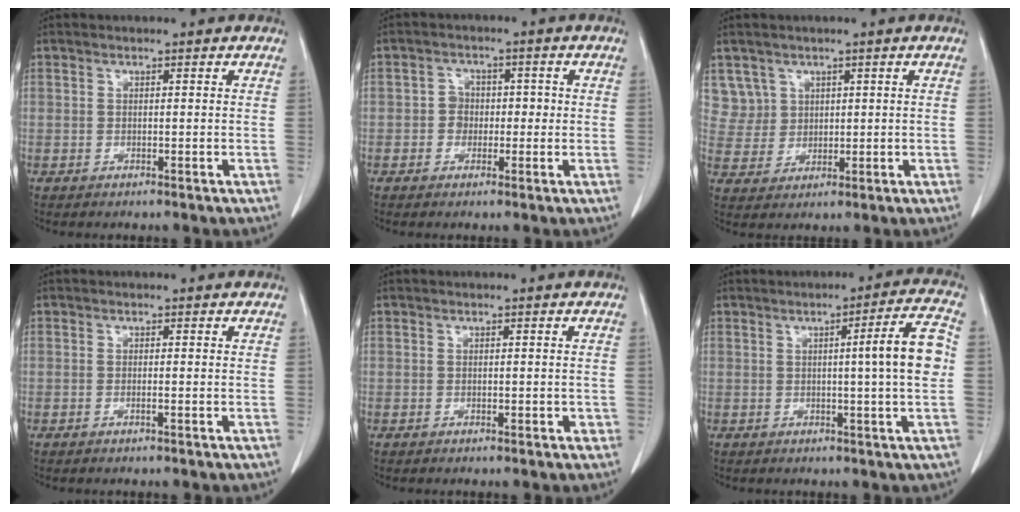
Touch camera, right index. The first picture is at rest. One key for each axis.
{"total": 3.2, "fx": -0.4, "fy": 2.9, "fz": 1.2, "tx": -0.009, "ty": 0.016, "tz": -0.009}
{"total": 5.0, "fx": 2.6, "fy": 4.3, "fz": -0.4, "tx": 0.016, "ty": 0.009, "tz": 0.059}
{"total": 0.5, "fx": -0.2, "fy": -0.1, "fz": 0.5, "tx": -0.008, "ty": 0.001, "tz": -0.003}
{"total": 1.0, "fx": -0.2, "fy": 0.7, "fz": 0.7, "tx": -0.006, "ty": 0.006, "tz": 0.001}
{"total": 7.6, "fx": 0.2, "fy": -0.9, "fz": 7.5, "tx": -0.106, "ty": 0.004, "tz": 0.001}